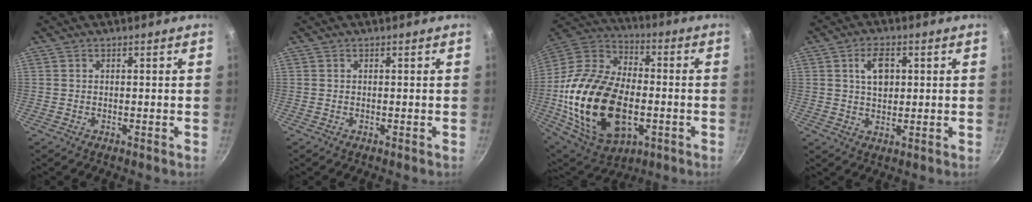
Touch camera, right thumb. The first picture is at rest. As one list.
[{"total": 0.0}, {"total": 28.3, "force": [-5.0, 17.2, 21.8], "torque": [-0.406, 0.024, -0.079]}, {"total": 6.0, "force": [1.5, 3.6, 4.6], "torque": [-0.063, -0.003, 0.026]}]